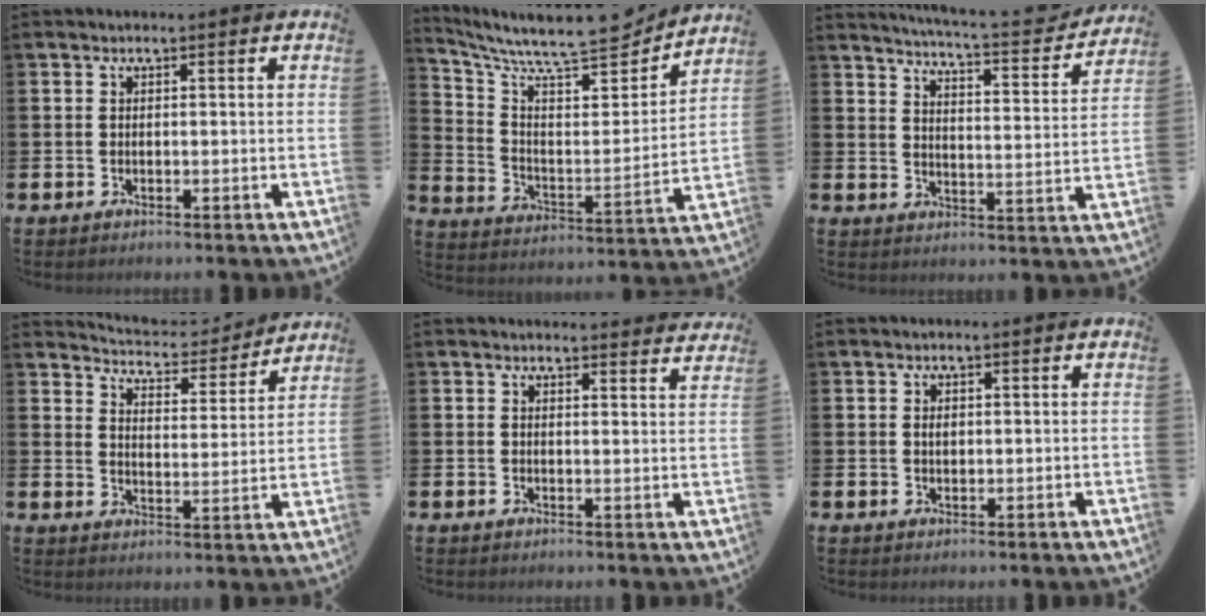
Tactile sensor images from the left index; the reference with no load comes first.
{"total": 9.9, "force": [8.9, 1.8, 3.9], "torque": [-0.106, -0.076, 0.148]}
{"total": 5.3, "force": [5.1, 0.0, 1.2], "torque": [-0.037, -0.048, 0.079]}
{"total": 5.2, "force": [5.0, 1.1, 0.2], "torque": [-0.030, -0.042, 0.084]}
{"total": 2.6, "force": [2.6, 0.2, -0.1], "torque": [0.009, -0.019, 0.045]}
{"total": 0.9, "force": [0.4, 0.6, 0.6], "torque": [-0.004, 0.001, 0.006]}